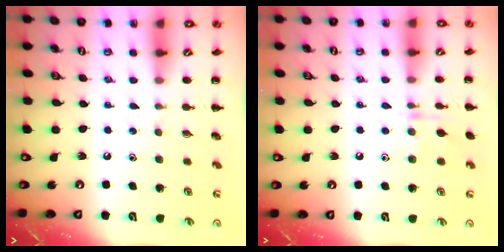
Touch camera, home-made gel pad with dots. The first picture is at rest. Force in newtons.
{"total": 7.1, "press": 6.9, "slide": 1.6}